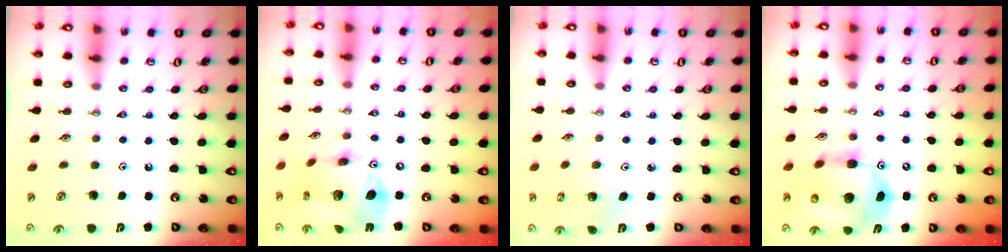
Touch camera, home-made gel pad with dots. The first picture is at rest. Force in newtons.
{"total": 17.1, "press": 17.0, "slide": 1.9}
{"total": 2.0, "press": 2.0, "slide": 0.2}
{"total": 14.7, "press": 14.5, "slide": 2.4}